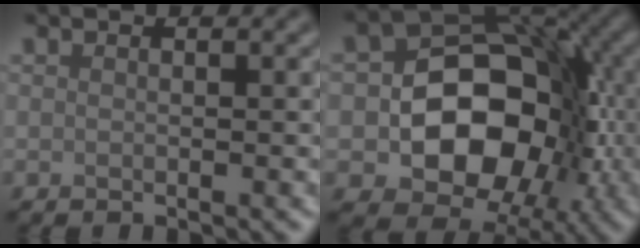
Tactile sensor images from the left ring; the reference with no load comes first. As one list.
[{"total": 12.3, "force": [-2.3, 8.9, 8.1], "torque": [-0.088, 0.006, -0.049]}]